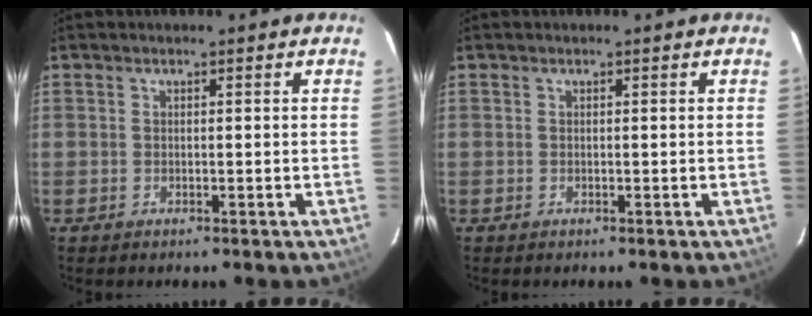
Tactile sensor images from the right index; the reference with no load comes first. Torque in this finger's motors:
{"motor_torque": [0.00, 0.00, 0.00, 0.00]}